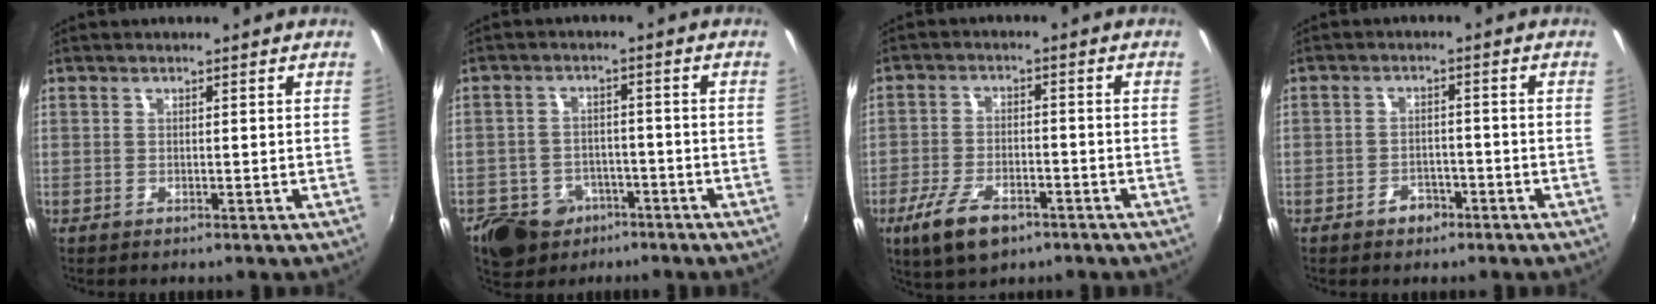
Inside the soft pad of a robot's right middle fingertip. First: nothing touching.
{"total": 10.7, "force": [-6.4, 7.7, 3.6], "torque": [-0.098, 0.012, -0.090]}
{"total": 9.7, "force": [-5.8, 4.3, 6.4], "torque": [-0.150, -0.020, -0.102]}
{"total": 3.4, "force": [-2.3, 2.2, 1.2], "torque": [-0.026, 0.003, -0.031]}